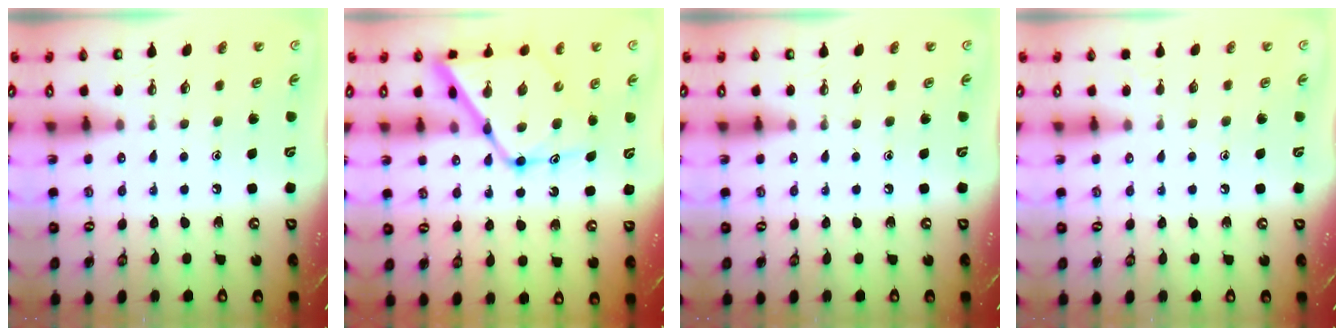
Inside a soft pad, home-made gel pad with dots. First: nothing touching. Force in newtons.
{"total": 17.3, "press": 17.2, "slide": 1.7}
{"total": 0.0}
{"total": 2.5, "press": 2.5, "slide": 0.3}